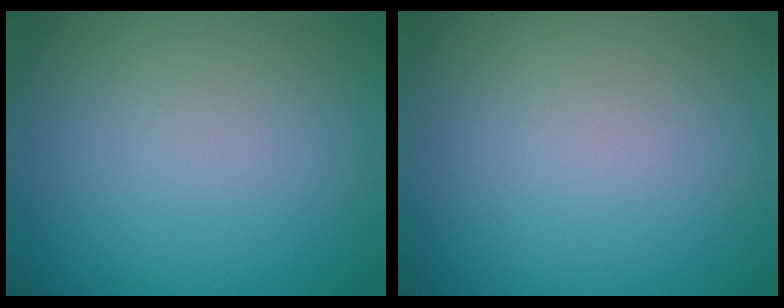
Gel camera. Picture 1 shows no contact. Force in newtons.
{"total": 0.0}